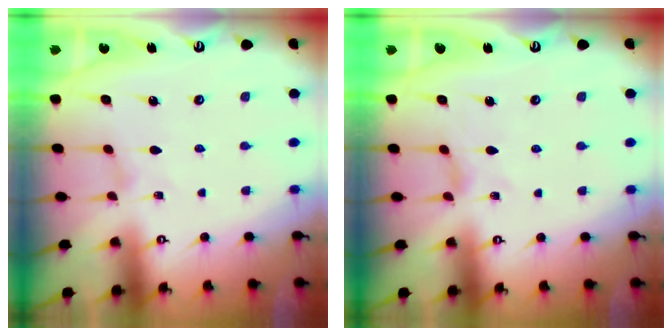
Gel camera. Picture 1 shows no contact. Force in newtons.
{"total": 0.0}